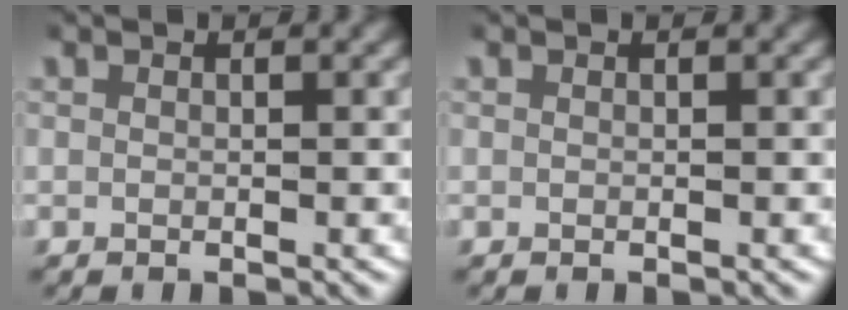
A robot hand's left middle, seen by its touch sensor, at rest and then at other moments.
{"total": 0.0}